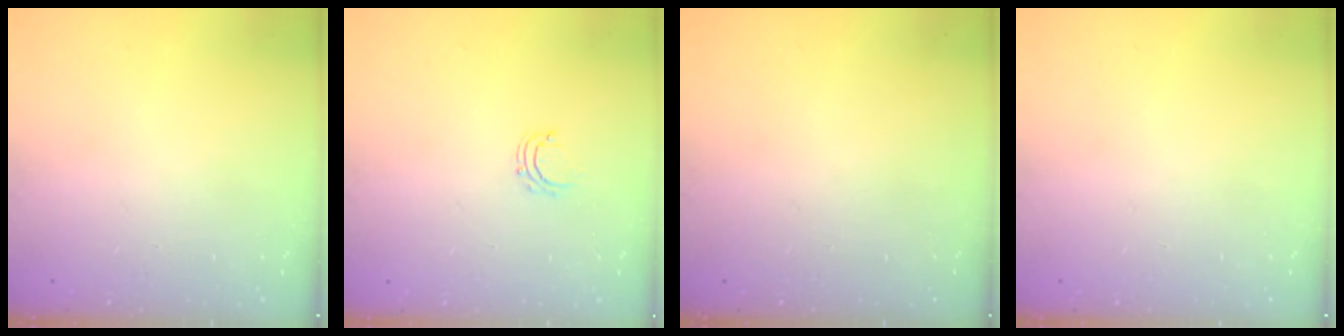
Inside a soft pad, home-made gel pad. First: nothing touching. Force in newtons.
{"total": 4.2, "press": 4.2, "slide": 0.3}
{"total": 0.0}
{"total": 0.0}